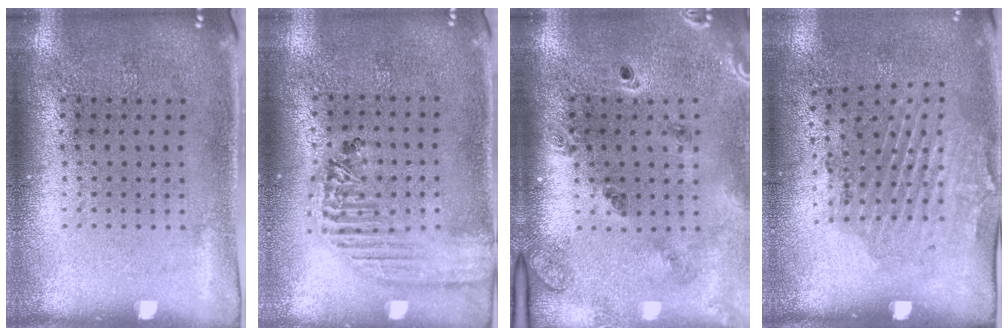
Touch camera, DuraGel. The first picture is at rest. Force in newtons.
{"total": 1.8, "press": 1.7, "slide": 0.6}
{"total": 1.4, "press": 1.4, "slide": 0.3}
{"total": 1.9, "press": 1.2, "slide": 1.5}